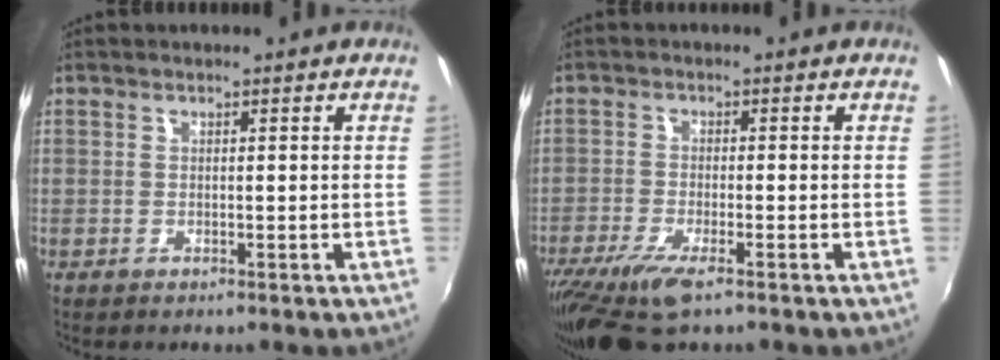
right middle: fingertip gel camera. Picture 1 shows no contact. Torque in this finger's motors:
{"motor_torque": [1.11, -1.03, 0.54, 0.16]}